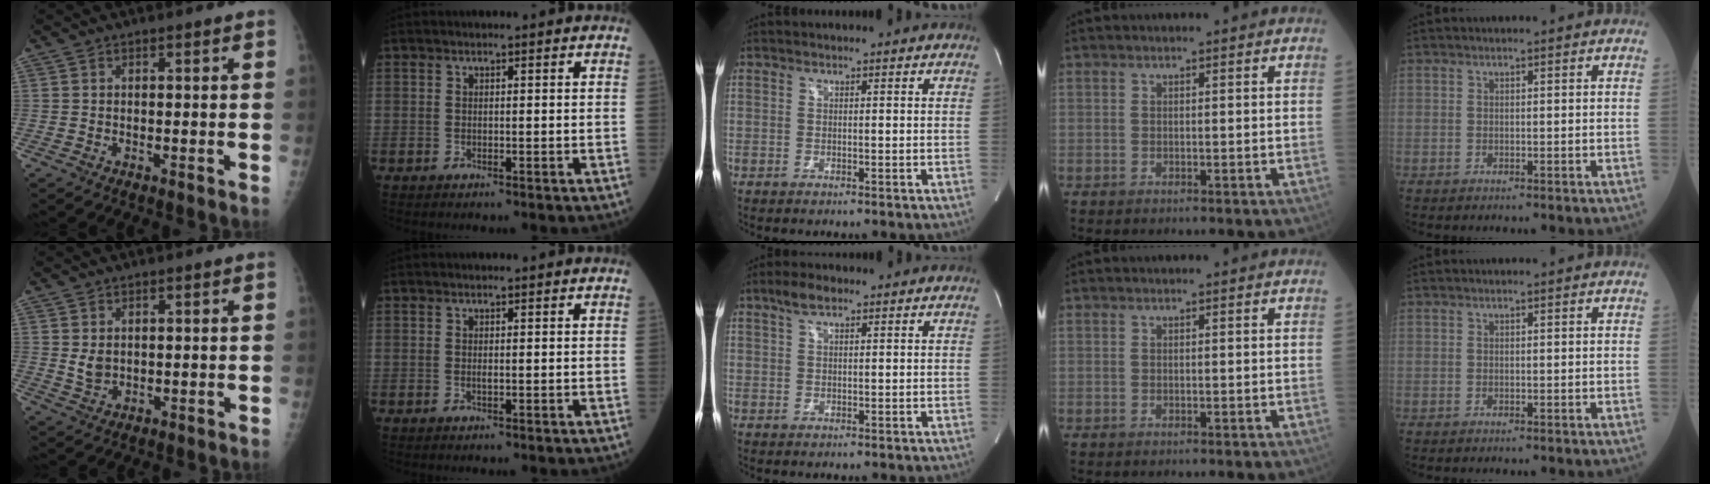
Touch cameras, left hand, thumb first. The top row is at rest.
{"thumb": {"total": 2.7, "force": [1.0, 1.9, 1.7], "torque": [-0.023, -0.011, 0.025]}, "index": {"total": 0.5, "force": [0.2, 0.1, 0.5], "torque": [-0.012, 0.001, 0.002]}, "middle": {"total": 3.1, "force": [2.0, 1.2, 2.0], "torque": [-0.046, 0.012, 0.040]}}